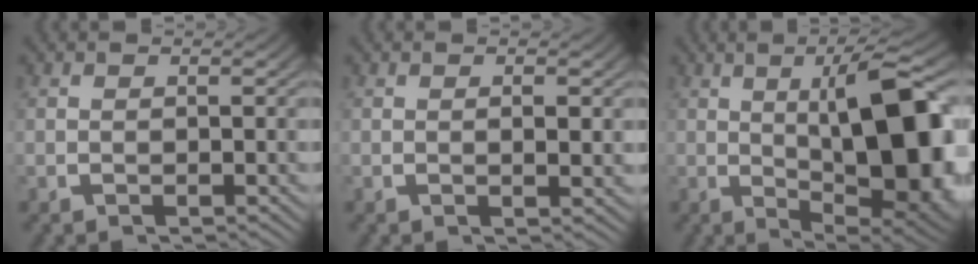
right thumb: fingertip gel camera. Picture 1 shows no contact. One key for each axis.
{"total": 1.0, "fx": 0.0, "fy": 0.3, "fz": 0.9, "tx": -0.015, "ty": -0.006, "tz": -0.002}
{"total": 15.1, "fx": -1.1, "fy": 6.4, "fz": 13.6, "tx": -0.211, "ty": -0.021, "tz": 0.002}